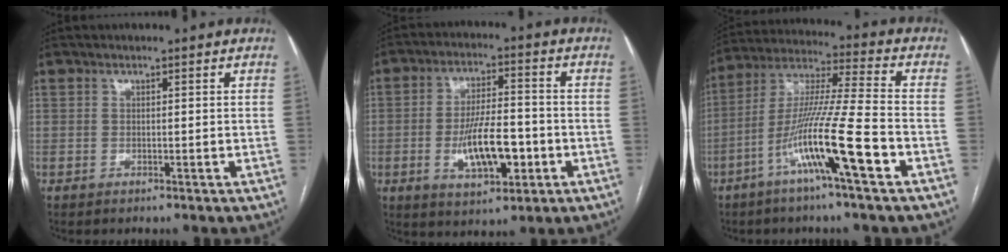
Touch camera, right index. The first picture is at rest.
{"total": 10.7, "force": [-2.8, 3.7, 9.6], "torque": [-0.177, 0.005, -0.042]}
{"total": 14.5, "force": [-6.2, -0.7, 13.1], "torque": [-0.256, -0.004, -0.118]}